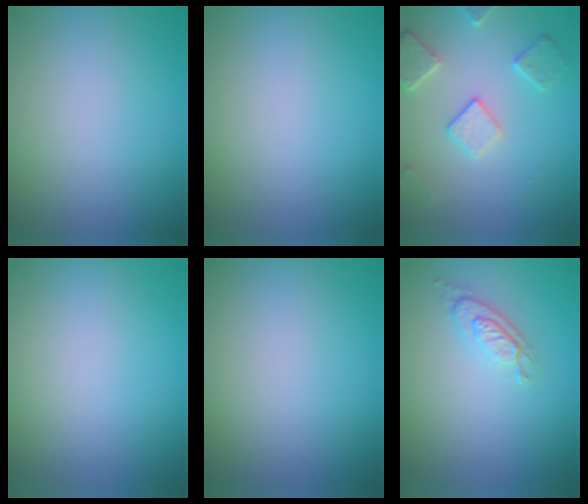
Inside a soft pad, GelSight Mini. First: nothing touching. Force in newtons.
{"total": 0.0}
{"total": 3.2, "press": 3.1, "slide": 0.8}
{"total": 0.0}
{"total": 0.0}
{"total": 2.1, "press": 1.9, "slide": 0.8}